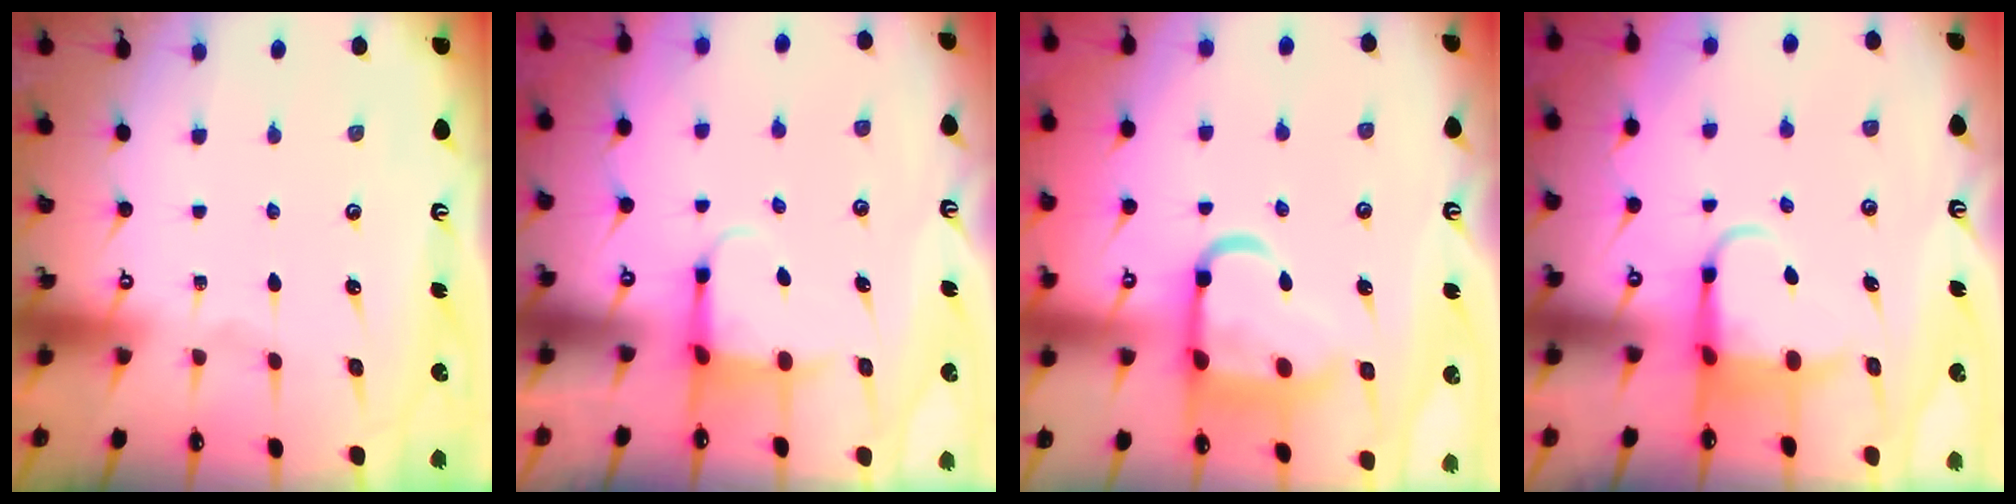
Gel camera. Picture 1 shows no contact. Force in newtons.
{"total": 4.0, "press": 3.9, "slide": 1.0}
{"total": 13.2, "press": 13.1, "slide": 1.5}
{"total": 5.6, "press": 5.5, "slide": 1.0}